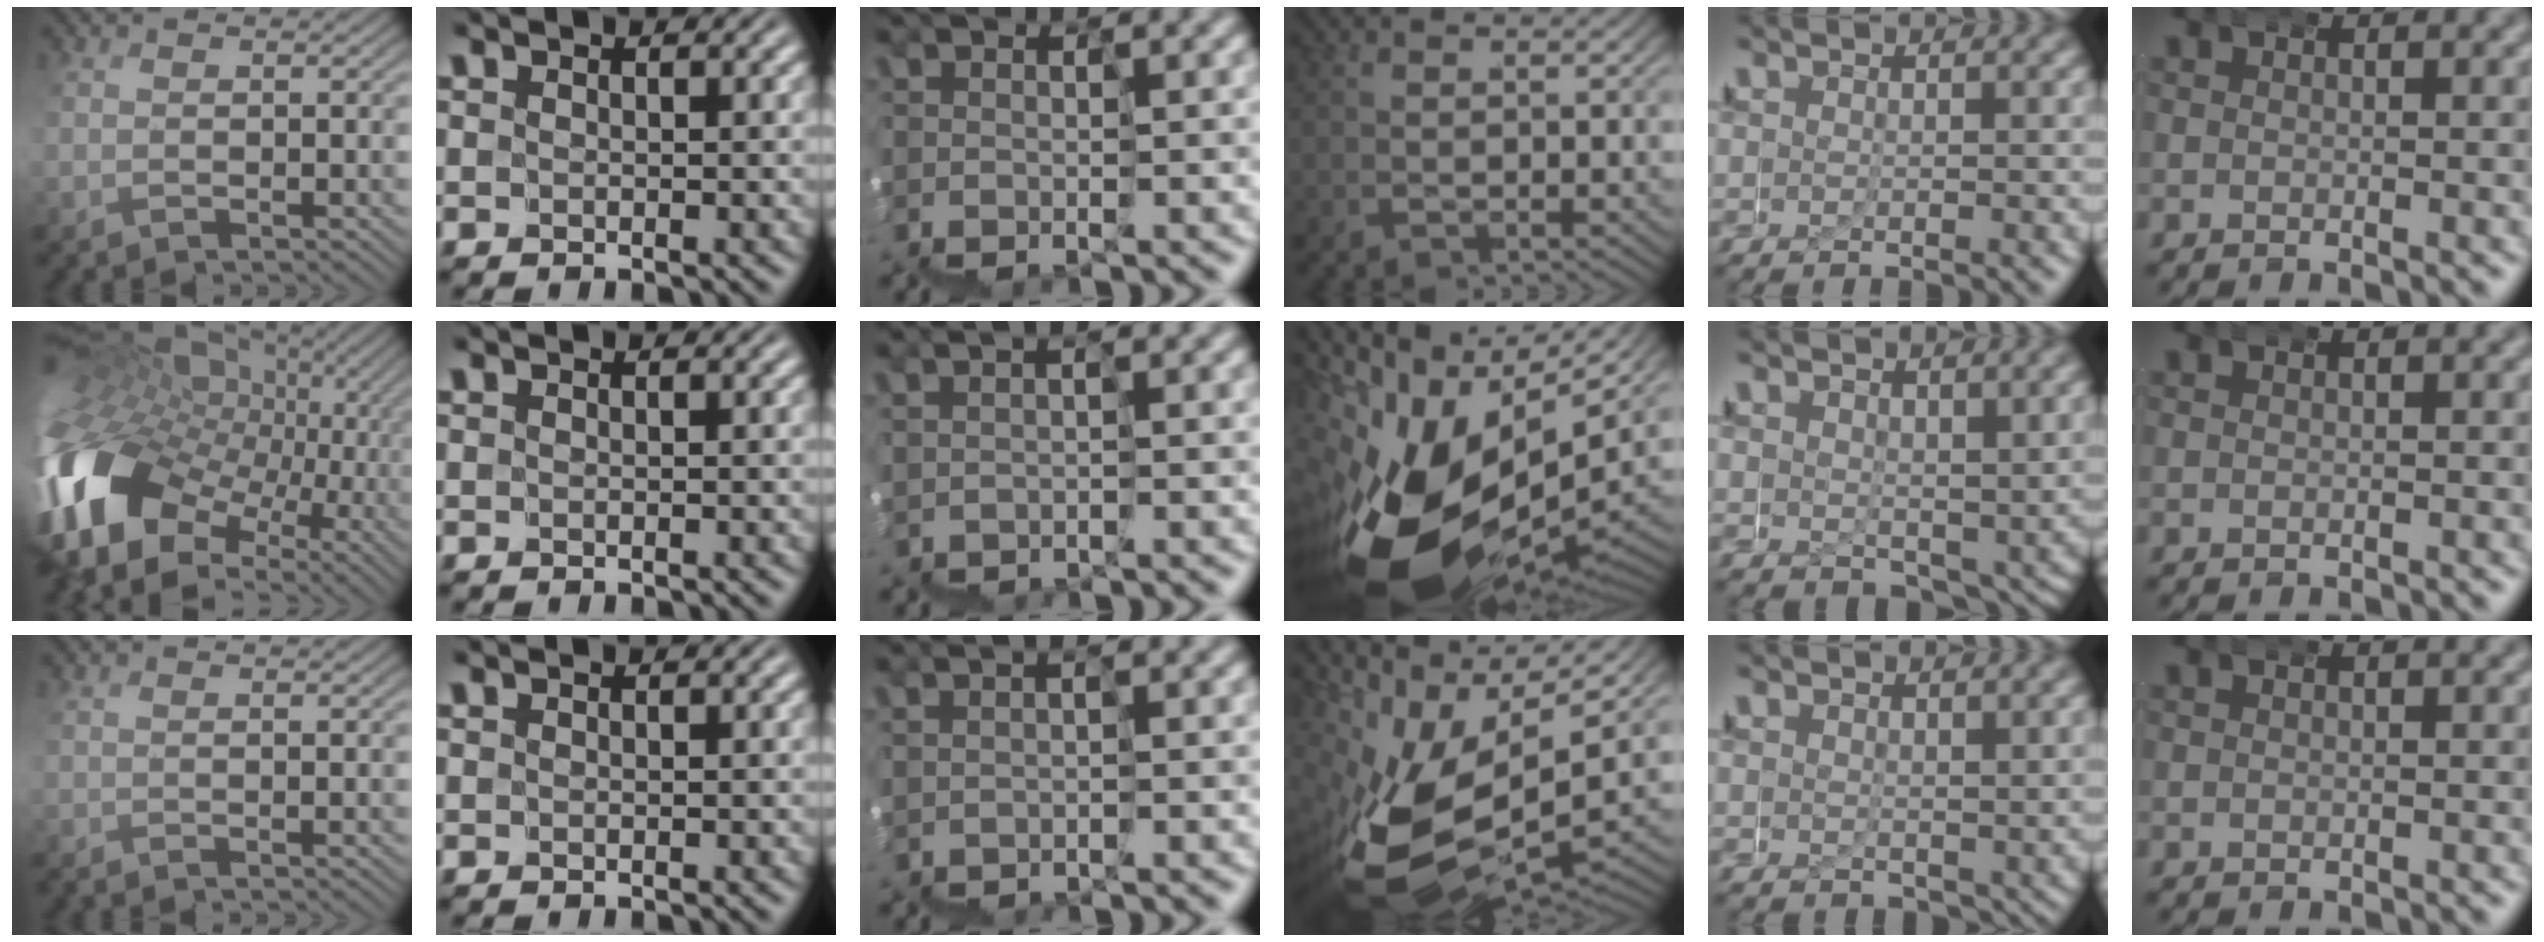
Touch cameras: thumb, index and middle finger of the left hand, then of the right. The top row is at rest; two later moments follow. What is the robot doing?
{"motion": "wrap", "object": "ethernet cable"}